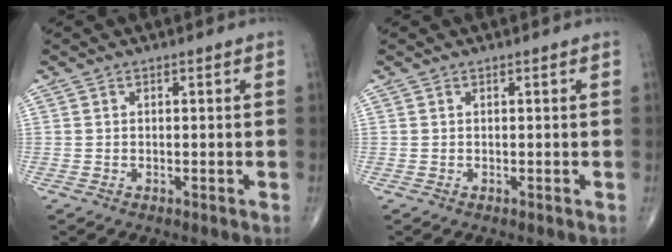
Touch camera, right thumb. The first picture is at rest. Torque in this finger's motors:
{"motor_torque": [-0.05, 0.02, 0.00, -0.01, 0.02]}